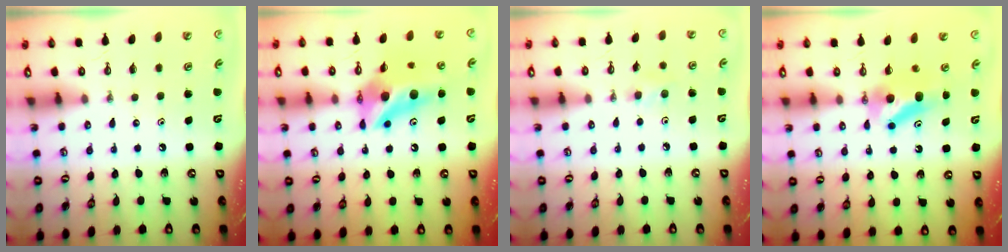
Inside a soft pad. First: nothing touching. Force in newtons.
{"total": 13.1, "press": 13.1, "slide": 1.3}
{"total": 7.6, "press": 6.5, "slide": 4.1}
{"total": 6.8, "press": 6.6, "slide": 1.5}